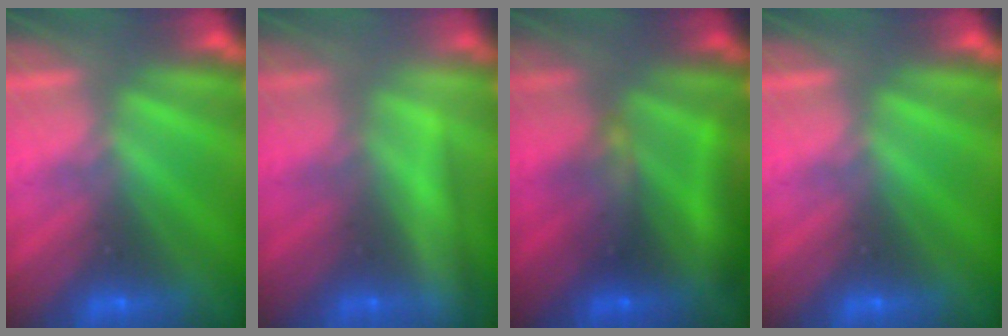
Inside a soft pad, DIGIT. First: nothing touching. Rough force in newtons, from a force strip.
{"total": 2.3}
{"total": 10.8}
{"total": 0.0}